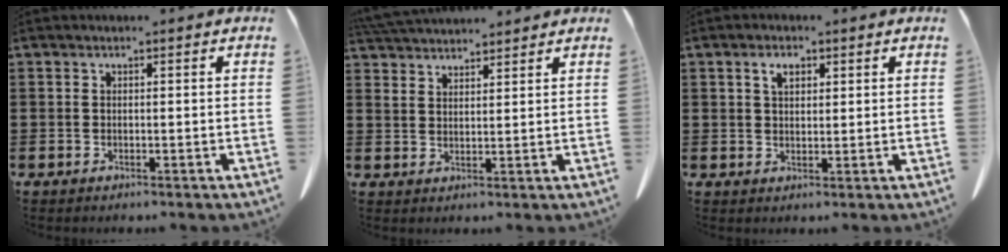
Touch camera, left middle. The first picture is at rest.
{"total": 4.5, "force": [4.3, 0.6, 1.0], "torque": [-0.031, -0.010, 0.082]}
{"total": 2.7, "force": [1.3, 1.4, 1.9], "torque": [-0.036, 0.004, 0.021]}